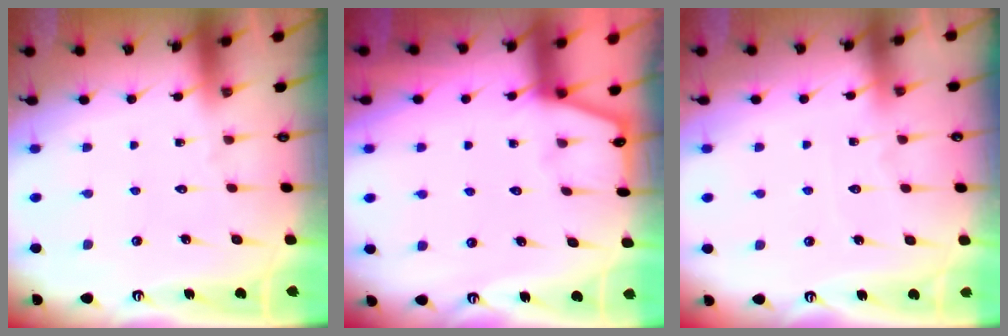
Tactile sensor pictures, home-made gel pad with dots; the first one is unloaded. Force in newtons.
{"total": 2.1, "press": 2.1, "slide": 0.3}
{"total": 6.1, "press": 6.1, "slide": 0.7}